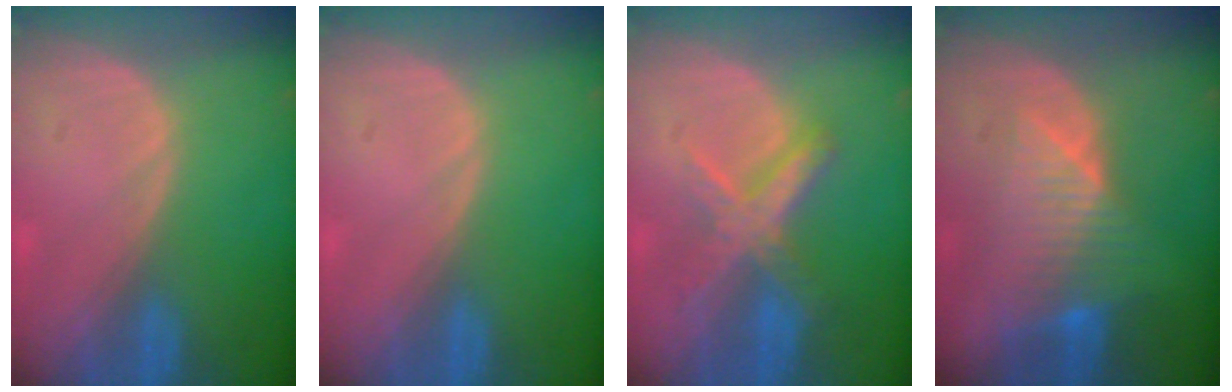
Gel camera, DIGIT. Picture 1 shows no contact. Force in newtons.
{"total": 0.0}
{"total": 7.2, "press": 6.1, "slide": 3.7}
{"total": 7.9, "press": 6.9, "slide": 3.8}